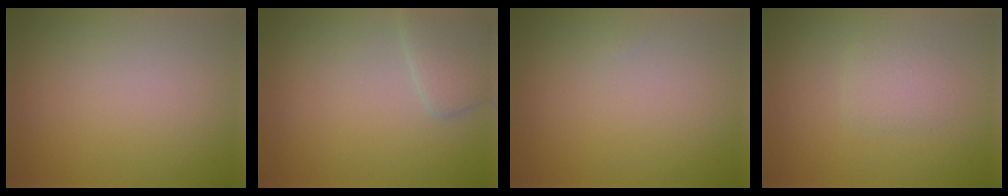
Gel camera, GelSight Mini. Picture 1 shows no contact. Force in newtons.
{"total": 2.3, "press": 2.3, "slide": 0.1}
{"total": 0.0}
{"total": 1.5, "press": 1.5, "slide": 0.0}